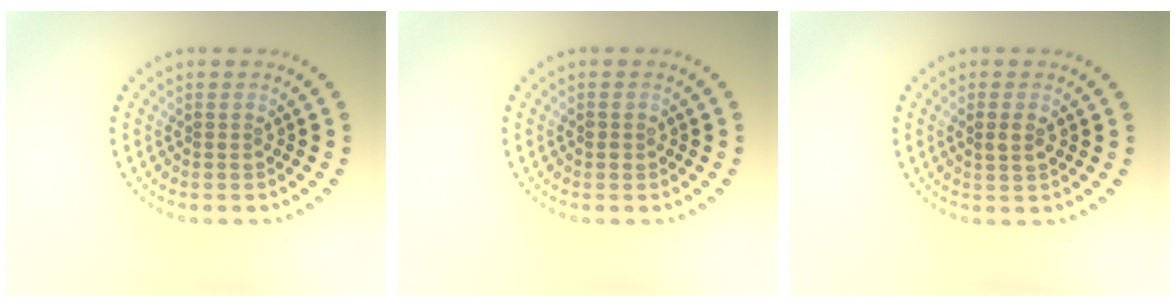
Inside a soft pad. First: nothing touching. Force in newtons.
{"total": 0.8, "press": 0.7, "slide": 0.3}
{"total": 1.5, "press": 1.5, "slide": 0.3}